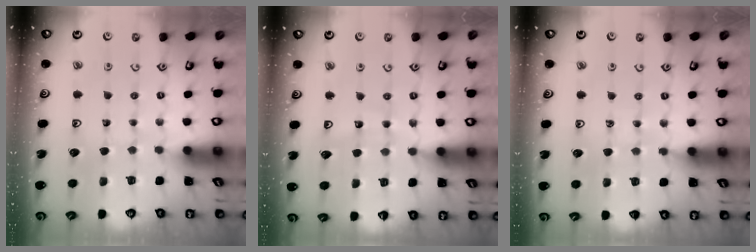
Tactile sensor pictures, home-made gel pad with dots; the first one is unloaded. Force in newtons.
{"total": 7.3, "press": 7.3, "slide": 0.8}
{"total": 4.6, "press": 4.5, "slide": 0.9}